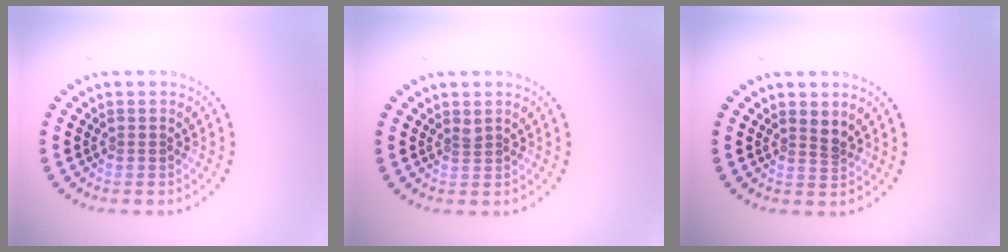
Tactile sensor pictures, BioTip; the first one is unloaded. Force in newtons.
{"total": 0.7, "press": 0.5, "slide": 0.5}
{"total": 1.5, "press": 1.1, "slide": 1.0}